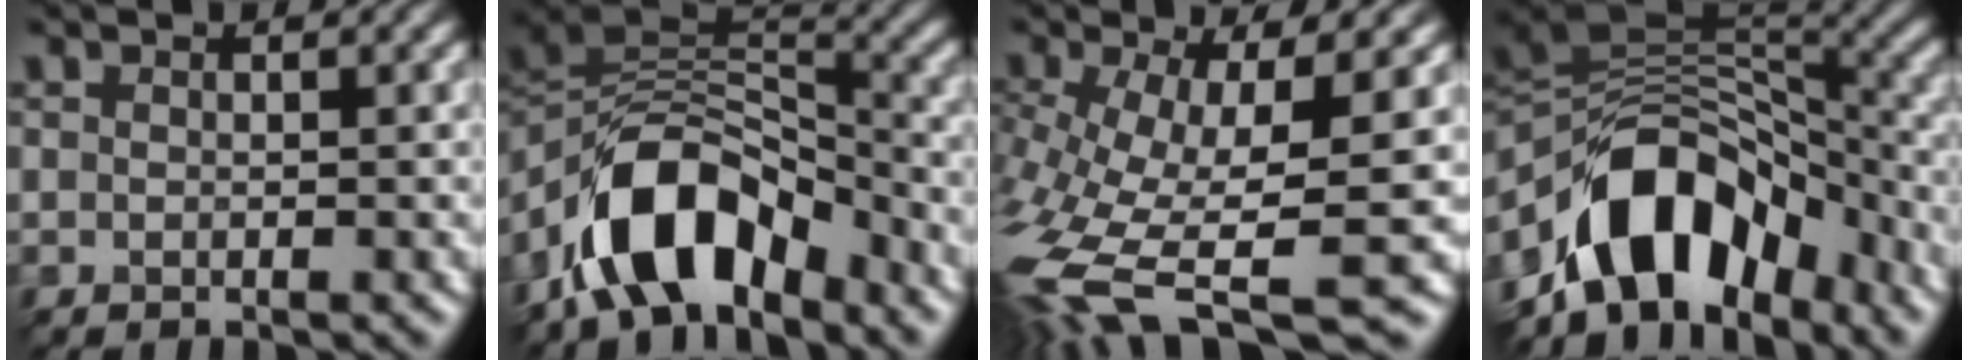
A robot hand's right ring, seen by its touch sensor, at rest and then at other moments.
{"total": 8.9, "force": [-6.6, 3.7, 4.8], "torque": [-0.100, 0.013, -0.098]}
{"total": 11.1, "force": [-5.2, 2.9, 9.3], "torque": [-0.246, -0.032, -0.046]}
{"total": 9.7, "force": [-6.4, 5.3, 4.9], "torque": [-0.096, 0.018, -0.093]}